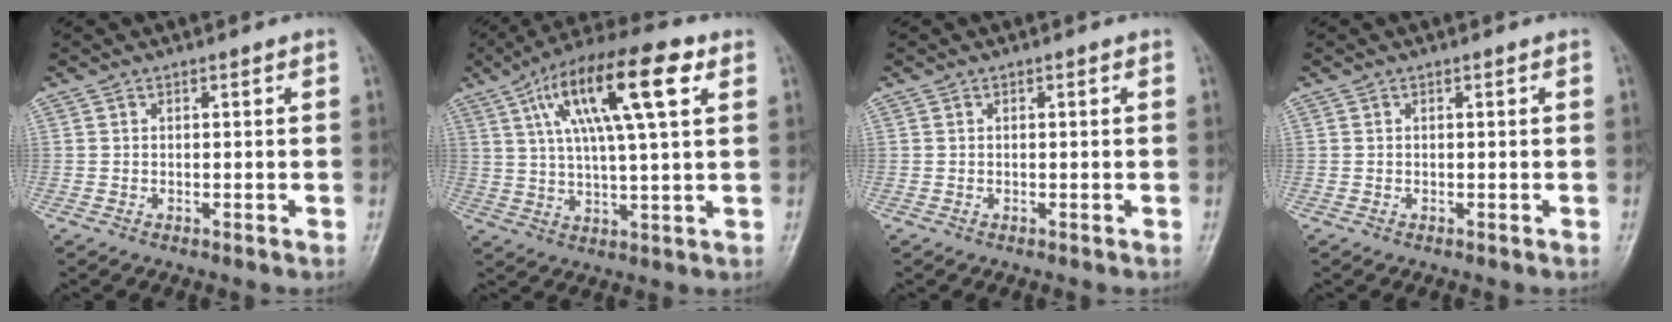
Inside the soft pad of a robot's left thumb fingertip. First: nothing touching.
{"total": 17.3, "force": [6.7, 4.6, 15.3], "torque": [-0.263, 0.008, 0.108]}
{"total": 0.0}
{"total": 0.0}